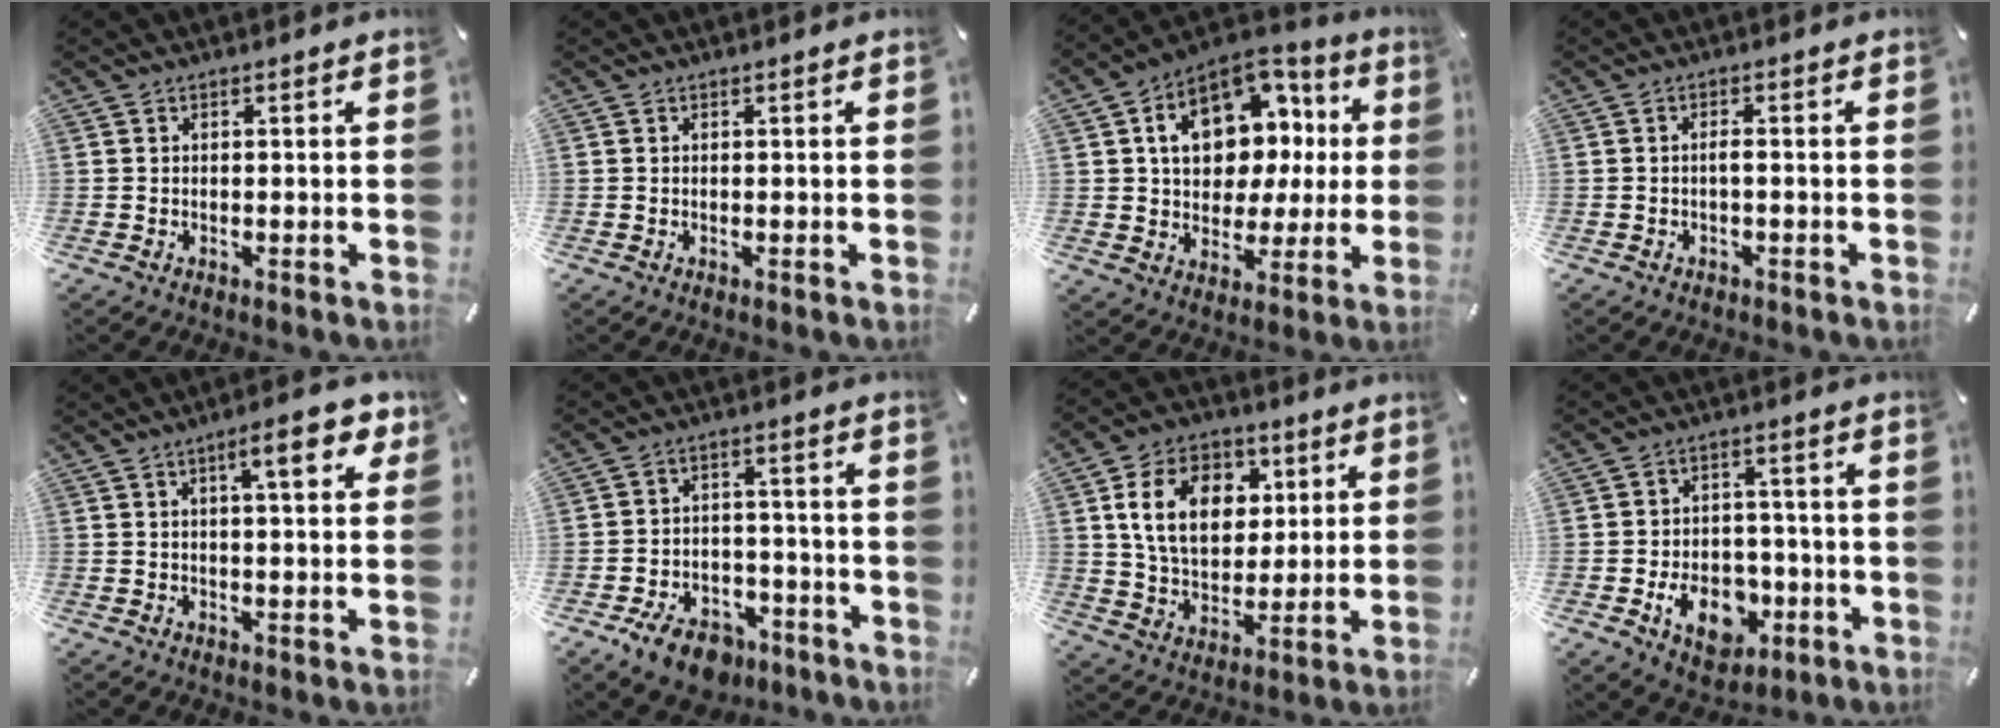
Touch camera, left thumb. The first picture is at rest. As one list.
[{"total": 0.0}, {"total": 15.9, "force": [4.9, 11.7, 9.6], "torque": [-0.151, -0.017, 0.095]}, {"total": 1.4, "force": [-0.6, 0.5, 1.2], "torque": [-0.025, 0.004, -0.013]}, {"total": 9.4, "force": [4.3, 2.5, 8.0], "torque": [-0.113, -0.011, 0.062]}, {"total": 9.7, "force": [-6.5, 5.9, 4.1], "torque": [-0.065, 0.054, -0.112]}, {"total": 14.9, "force": [4.6, 10.9, 8.9], "torque": [-0.154, 0.006, 0.083]}, {"total": 11.9, "force": [-4.1, 8.5, 7.2], "torque": [-0.119, 0.017, -0.067]}]